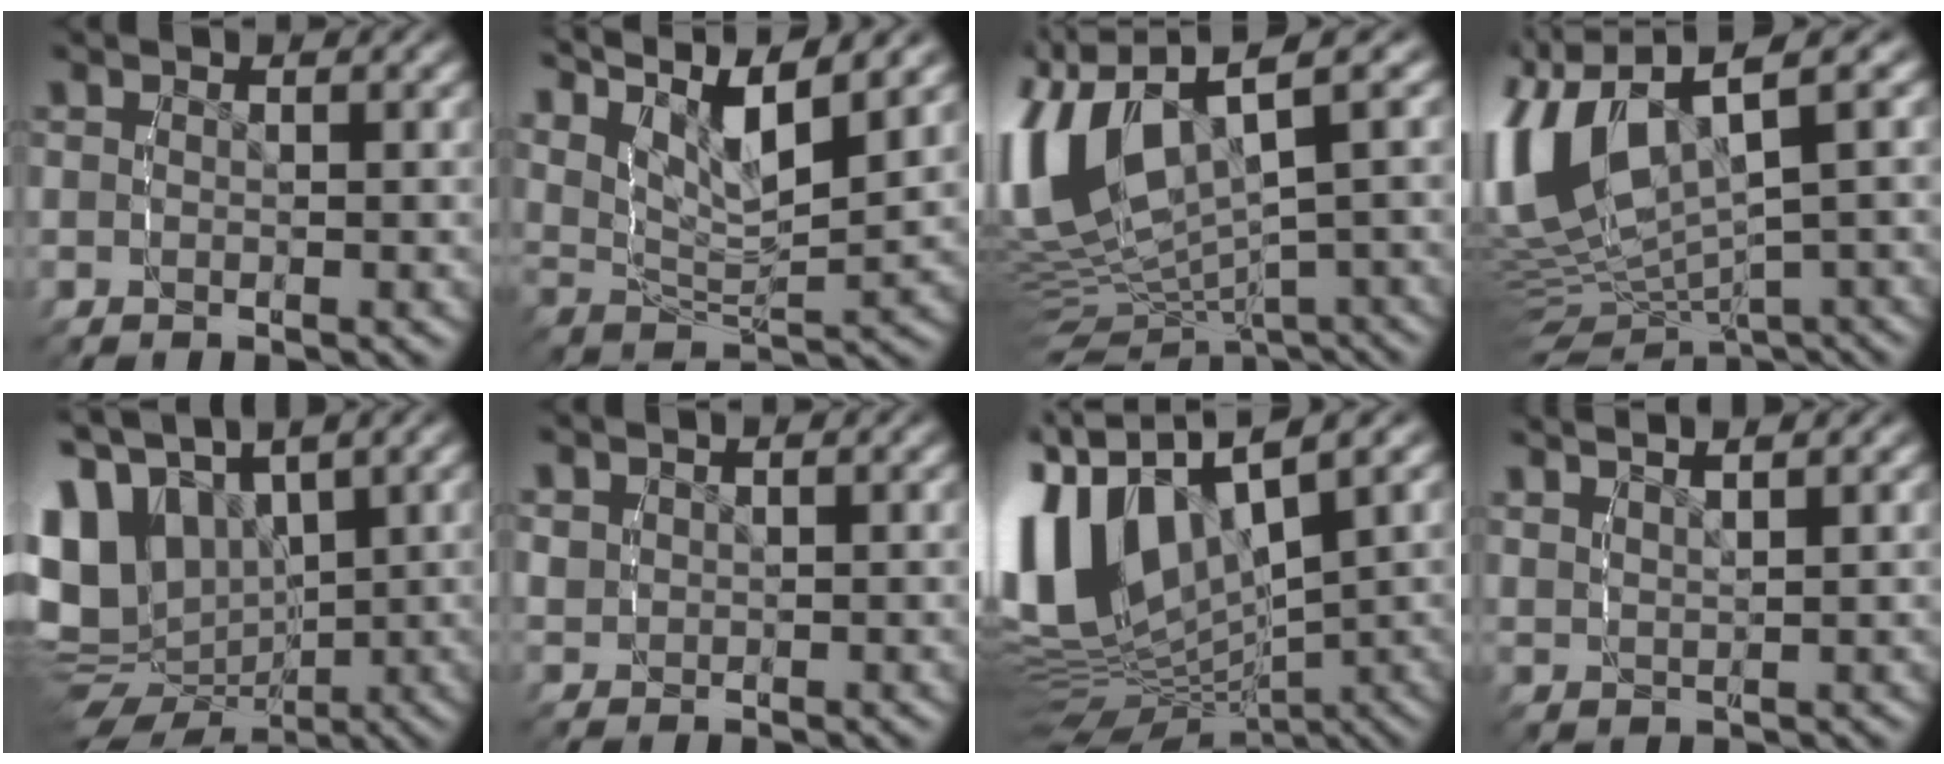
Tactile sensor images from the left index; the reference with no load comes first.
{"total": 10.9, "force": [6.2, 5.3, 7.1], "torque": [-0.126, 0.008, 0.098]}
{"total": 12.2, "force": [-0.4, 8.3, 8.9], "torque": [-0.194, -0.038, 0.015]}
{"total": 10.9, "force": [0.1, 7.3, 8.0], "torque": [-0.182, -0.032, 0.022]}
{"total": 13.7, "force": [-0.3, 11.2, 7.8], "torque": [-0.191, -0.052, 0.017]}
{"total": 1.1, "force": [0.8, 0.7, 0.3], "torque": [-0.008, -0.001, 0.026]}
{"total": 14.0, "force": [0.5, 10.1, 9.7], "torque": [-0.210, -0.026, 0.018]}
{"total": 3.4, "force": [3.0, 0.5, 1.5], "torque": [-0.026, 0.002, 0.061]}